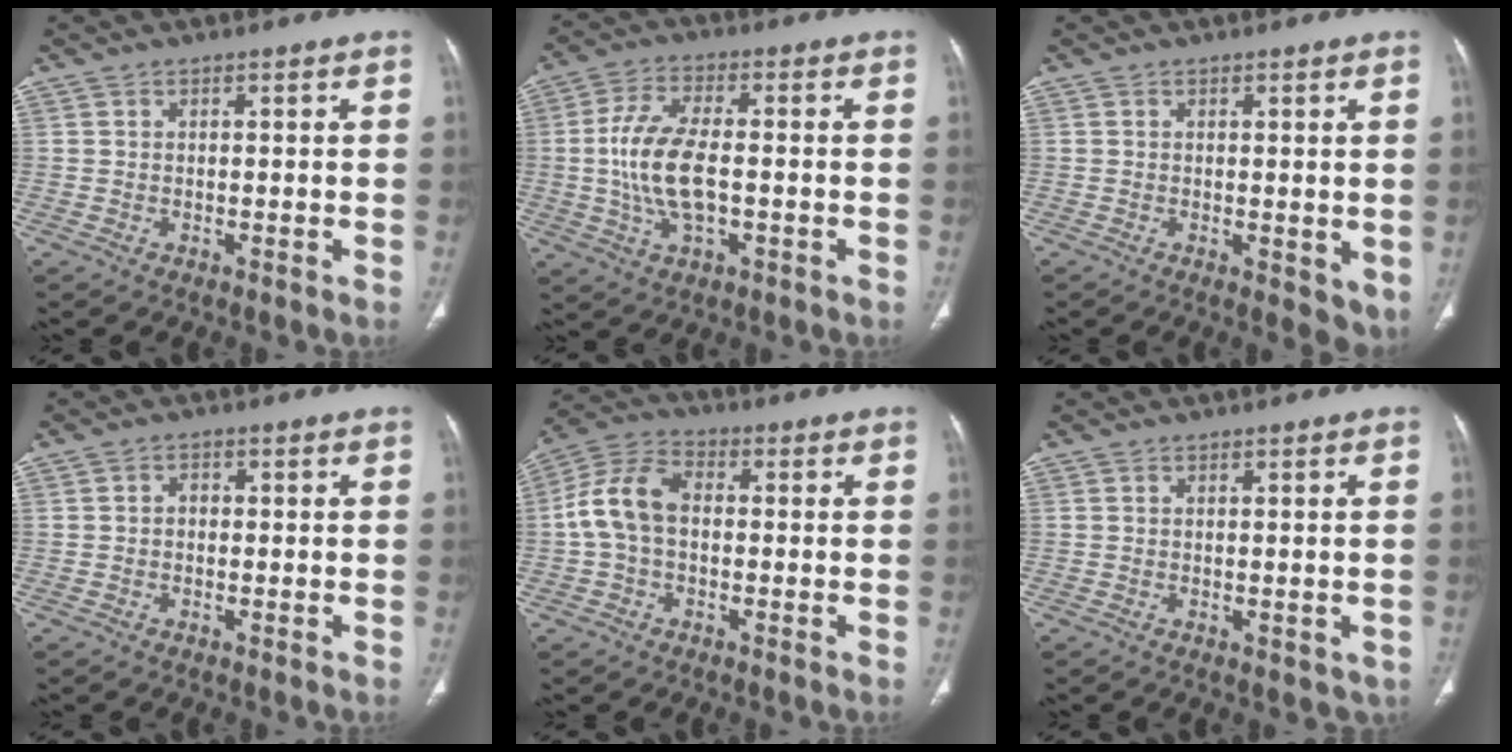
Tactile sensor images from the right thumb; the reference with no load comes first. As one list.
[{"total": 11.7, "force": [-0.9, 5.8, 10.2], "torque": [-0.207, 0.010, -0.017]}, {"total": 4.5, "force": [-0.4, 2.0, 4.1], "torque": [-0.046, -0.013, -0.003]}, {"total": 1.5, "force": [-0.1, 1.2, 0.9], "torque": [-0.007, 0.006, -0.005]}, {"total": 9.8, "force": [-0.2, 6.6, 7.3], "torque": [-0.142, 0.030, -0.014]}, {"total": 2.4, "force": [-0.6, 1.4, 1.9], "torque": [-0.013, -0.004, -0.001]}]